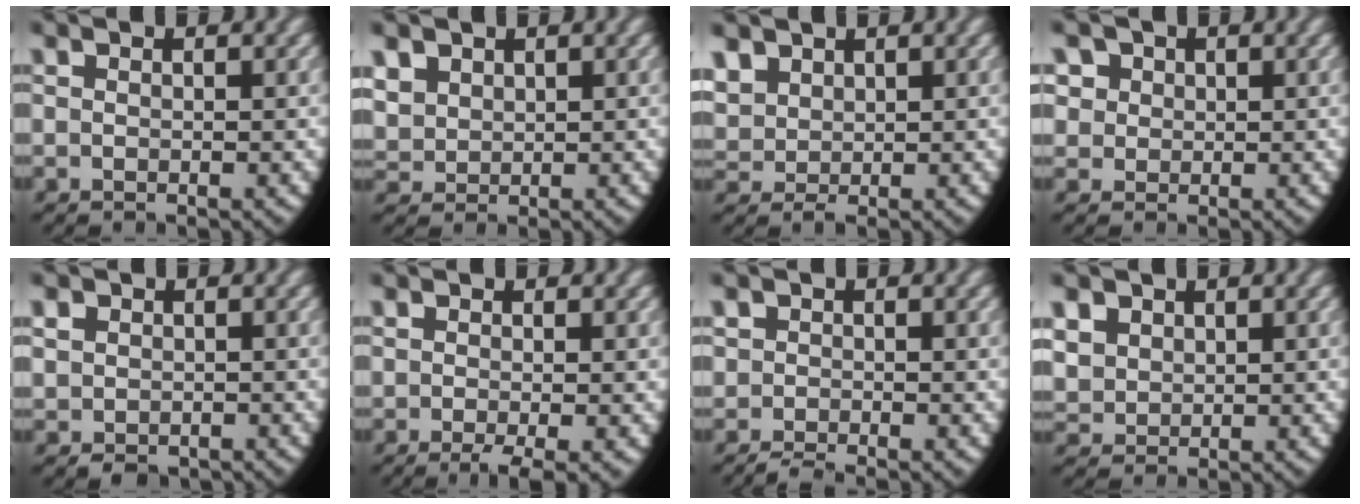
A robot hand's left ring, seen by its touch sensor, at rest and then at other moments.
{"total": 3.2, "force": [1.2, 2.7, 1.2], "torque": [-0.044, -0.011, 0.037]}
{"total": 3.0, "force": [1.3, 2.4, 1.3], "torque": [-0.041, -0.012, 0.037]}
{"total": 6.3, "force": [2.0, 5.4, 2.4], "torque": [-0.071, 0.001, 0.031]}
{"total": 2.7, "force": [-0.6, 2.5, 0.8], "torque": [-0.032, -0.017, 0.001]}
{"total": 2.9, "force": [-1.5, 0.9, 2.3], "torque": [-0.040, -0.013, -0.019]}
{"total": 1.9, "force": [-1.3, 1.3, 0.4], "torque": [-0.008, -0.007, -0.022]}
{"total": 3.6, "force": [1.2, 3.1, 1.4], "torque": [-0.048, -0.010, 0.034]}